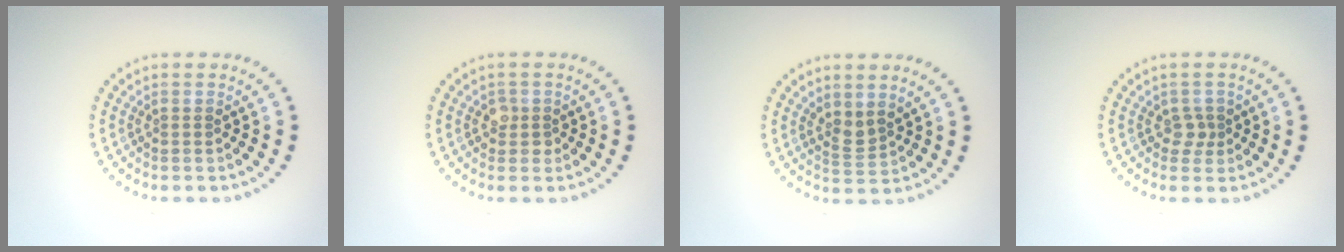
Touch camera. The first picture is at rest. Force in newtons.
{"total": 1.4, "press": 1.3, "slide": 0.6}
{"total": 1.9, "press": 1.4, "slide": 1.2}
{"total": 1.4, "press": 1.2, "slide": 0.8}